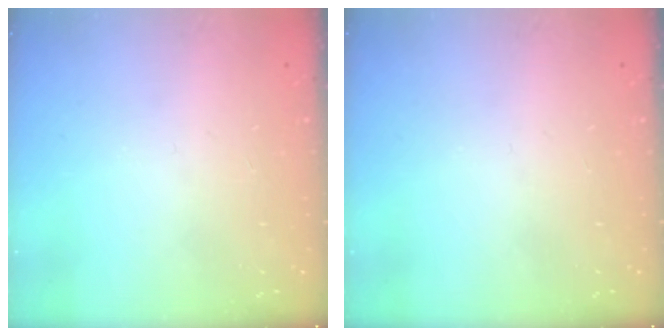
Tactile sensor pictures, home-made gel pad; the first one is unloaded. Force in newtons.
{"total": 0.0}